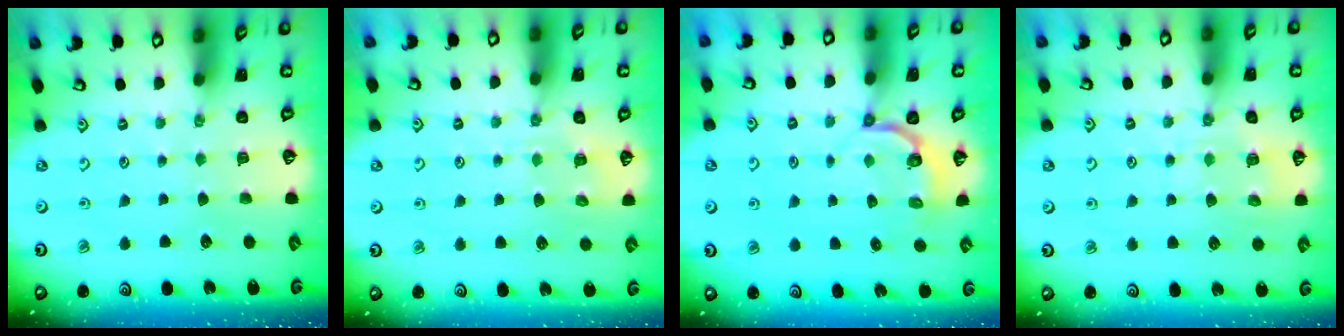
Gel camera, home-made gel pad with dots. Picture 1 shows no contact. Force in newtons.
{"total": 4.8, "press": 4.8, "slide": 0.7}
{"total": 3.4, "press": 2.3, "slide": 2.5}
{"total": 7.8, "press": 7.8, "slide": 0.7}